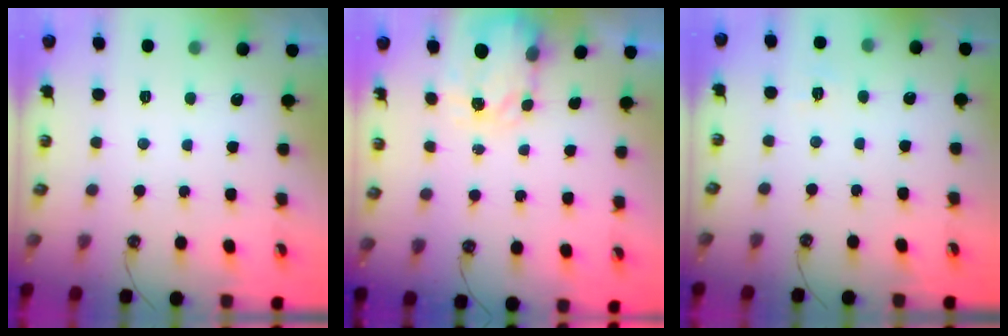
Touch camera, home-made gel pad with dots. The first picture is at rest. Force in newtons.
{"total": 3.6, "press": 3.6, "slide": 0.6}
{"total": 4.1, "press": 4.1, "slide": 0.6}